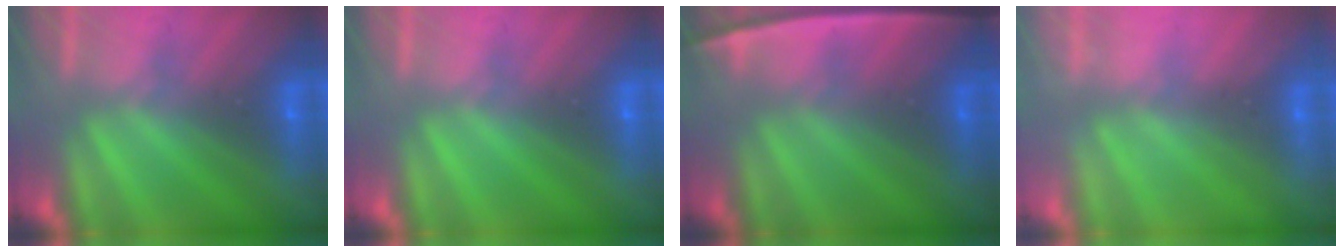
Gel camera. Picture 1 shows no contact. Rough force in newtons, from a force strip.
{"total": 0.0}
{"total": 2.4}
{"total": 2.2}